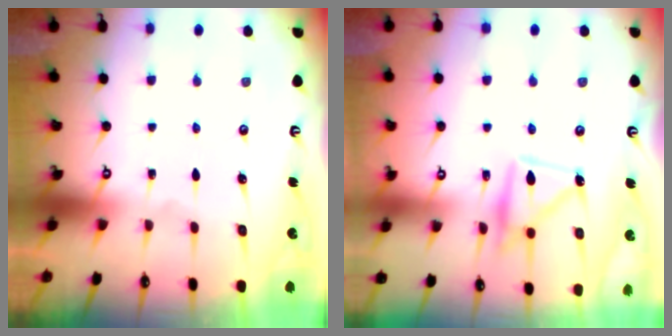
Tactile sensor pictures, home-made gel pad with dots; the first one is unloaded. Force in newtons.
{"total": 13.8, "press": 13.8, "slide": 1.2}